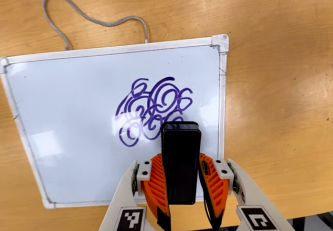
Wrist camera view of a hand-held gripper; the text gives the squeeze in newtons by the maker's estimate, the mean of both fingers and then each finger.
{"total": 6.2, "left": 4.2, "right": 8.3}